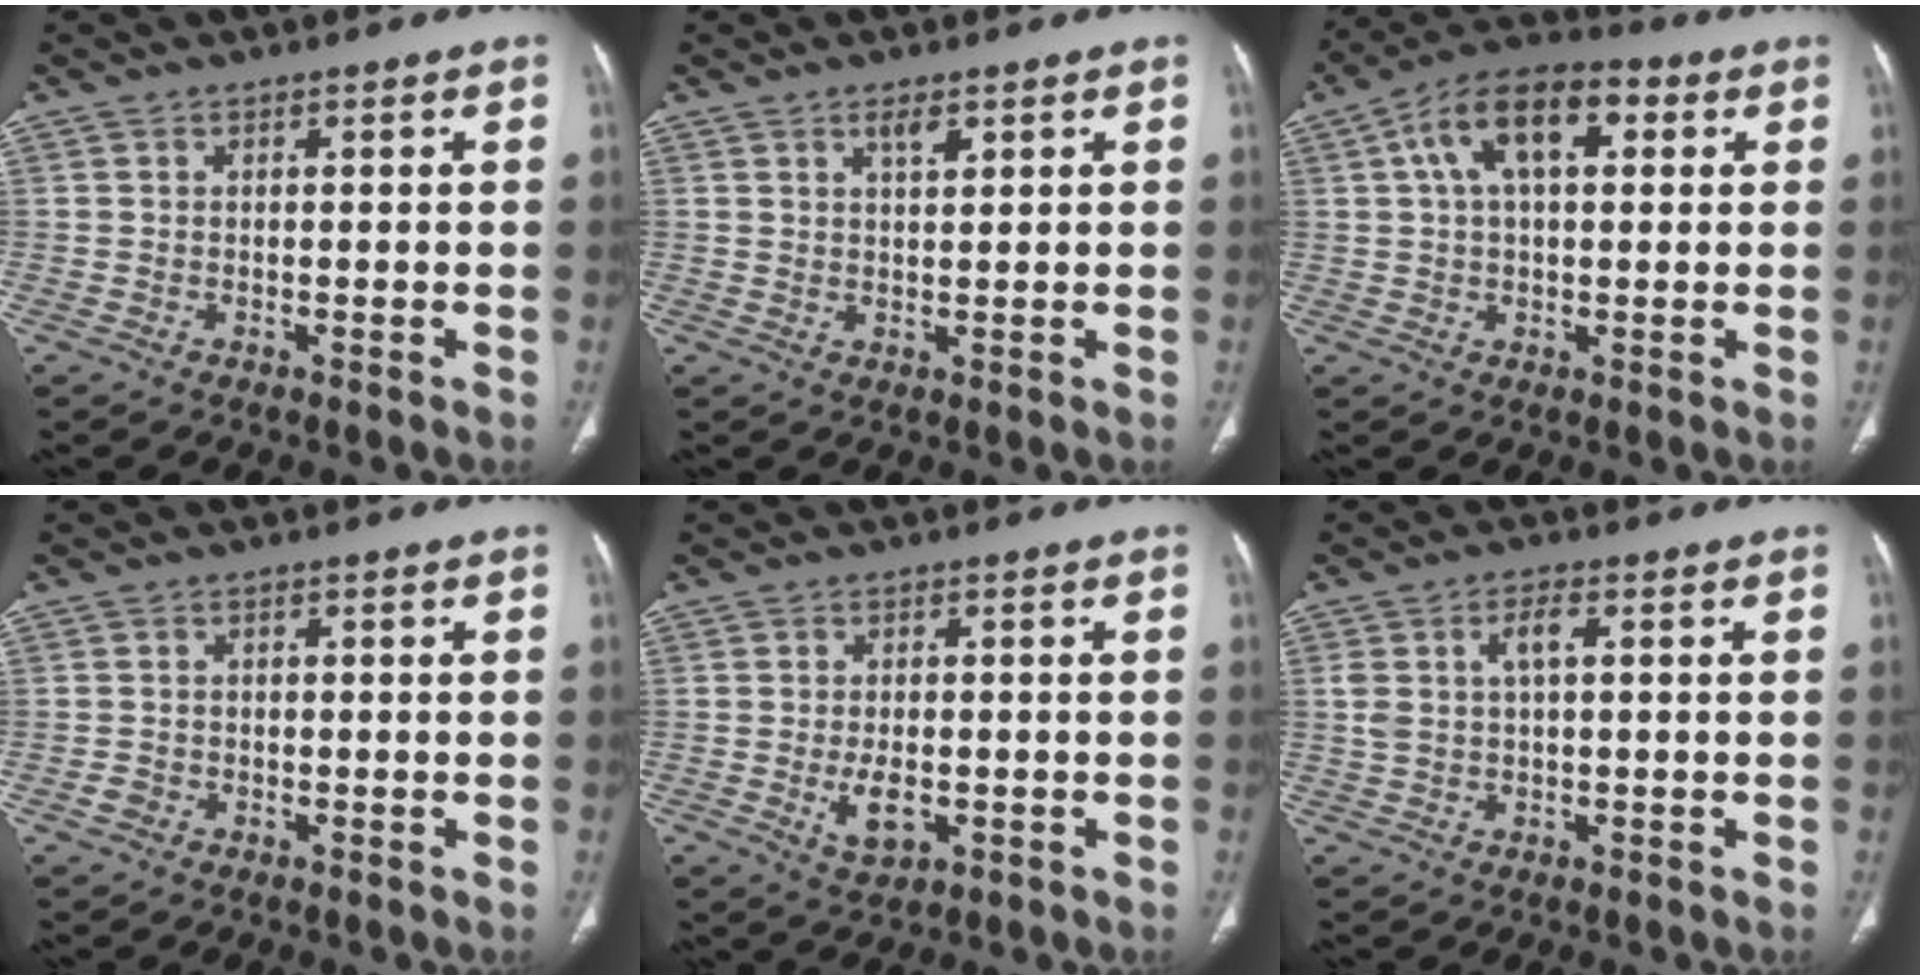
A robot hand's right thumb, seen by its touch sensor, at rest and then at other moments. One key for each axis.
{"total": 2.5, "fx": 1.6, "fy": 0.9, "fz": 1.7, "tx": -0.021, "ty": -0.010, "tz": 0.030}
{"total": 13.0, "fx": 3.9, "fy": 7.0, "fz": 10.3, "tx": -0.168, "ty": 0.026, "tz": 0.058}
{"total": 1.5, "fx": -0.8, "fy": 1.2, "fz": 0.4, "tx": -0.007, "ty": 0.006, "tz": -0.017}
{"total": 4.7, "fx": -1.2, "fy": 2.6, "fz": 3.8, "tx": -0.061, "ty": -0.003, "tz": -0.013}
{"total": 4.4, "fx": 1.0, "fy": 1.9, "fz": 3.9, "tx": -0.089, "ty": 0.016, "tz": 0.021}